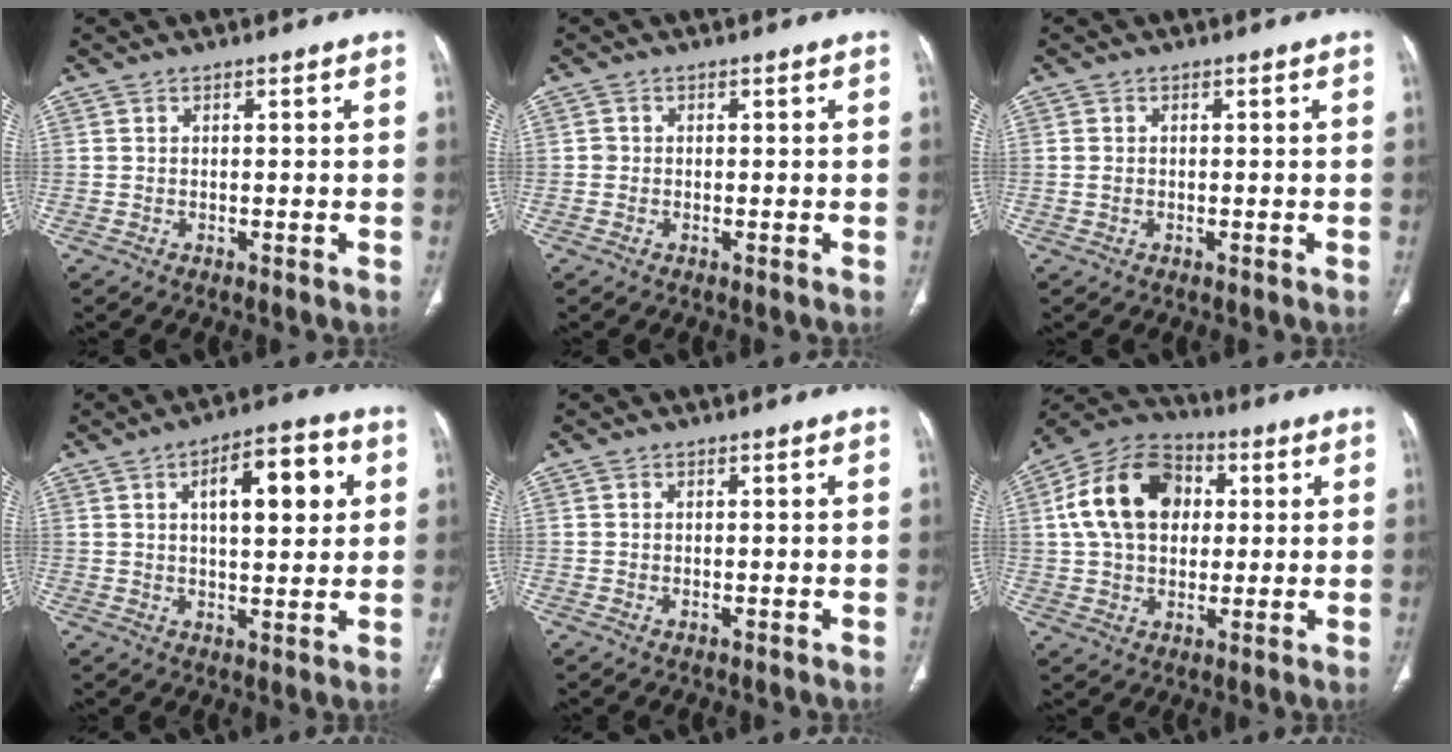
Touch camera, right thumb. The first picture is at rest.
{"total": 0.7, "force": [-0.1, 0.7, 0.1], "torque": [0.002, 0.004, -0.002]}
{"total": 1.1, "force": [-0.1, 0.8, 0.7], "torque": [-0.017, 0.001, 0.001]}
{"total": 12.1, "force": [3.7, 5.0, 10.4], "torque": [-0.124, 0.003, 0.052]}
{"total": 0.0}
{"total": 16.7, "force": [3.1, 12.0, 11.1], "torque": [-0.180, 0.018, 0.046]}